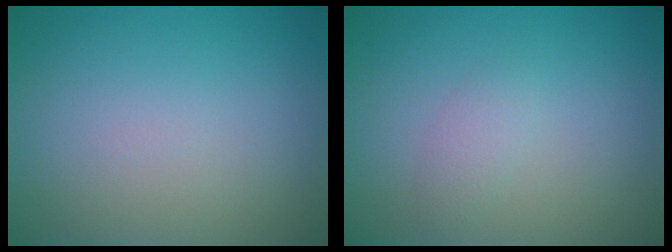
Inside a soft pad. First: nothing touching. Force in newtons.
{"total": 1.2, "press": 1.2, "slide": 0.1}